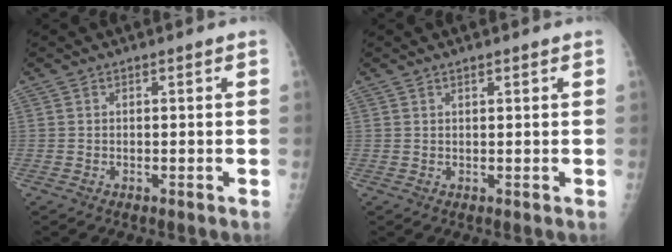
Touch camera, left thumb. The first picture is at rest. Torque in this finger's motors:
{"motor_torque": [0.06, 0.21, -0.13, -0.03, -0.01]}